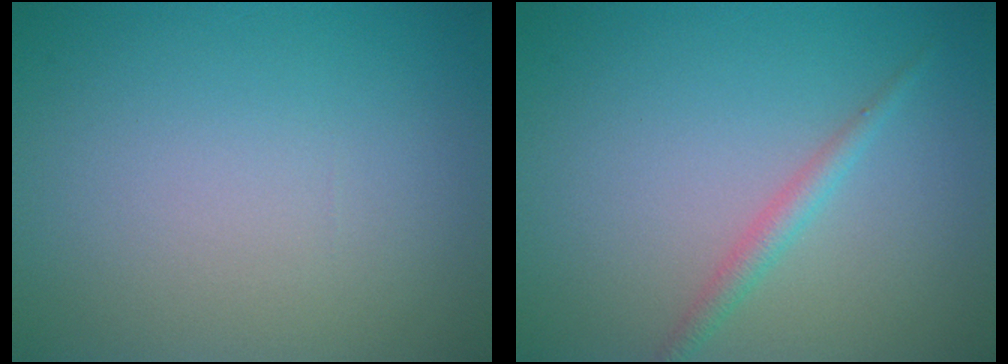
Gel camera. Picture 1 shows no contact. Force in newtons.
{"total": 1.5, "press": 1.5, "slide": 0.1}